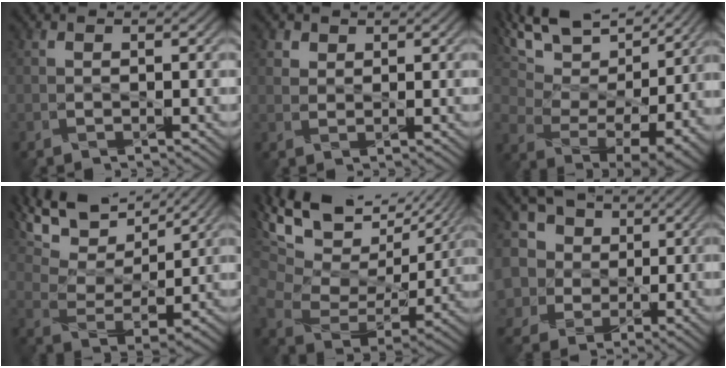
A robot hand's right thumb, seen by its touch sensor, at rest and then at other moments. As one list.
[{"total": 2.0, "force": [1.4, 1.4, 0.5], "torque": [-0.017, -0.006, 0.032]}, {"total": 15.1, "force": [11.0, 6.6, 8.0], "torque": [-0.197, 0.022, 0.164]}, {"total": 13.7, "force": [10.5, 5.1, 7.0], "torque": [-0.178, 0.006, 0.167]}, {"total": 16.4, "force": [10.6, 8.3, 9.4], "torque": [-0.229, 0.024, 0.178]}, {"total": 10.6, "force": [3.0, 9.2, 4.3], "torque": [-0.169, 0.026, 0.037]}]